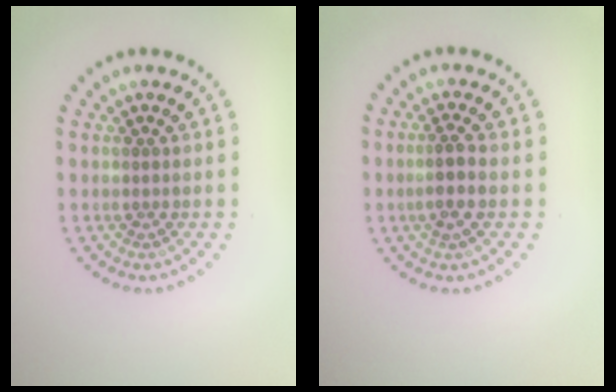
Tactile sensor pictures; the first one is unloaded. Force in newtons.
{"total": 2.5, "press": 2.2, "slide": 1.1}